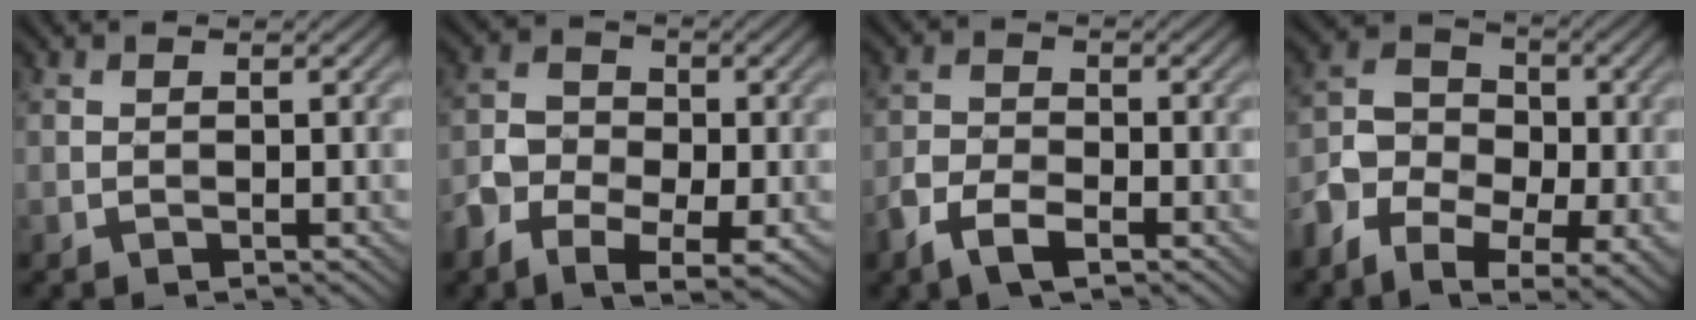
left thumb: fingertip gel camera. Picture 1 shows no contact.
{"total": 8.6, "force": [-4.3, 5.4, 5.2], "torque": [-0.107, -0.015, -0.088]}
{"total": 5.2, "force": [-3.3, 2.3, 3.4], "torque": [-0.073, -0.005, -0.072]}
{"total": 12.3, "force": [-6.0, 7.8, 7.3], "torque": [-0.155, -0.026, -0.121]}